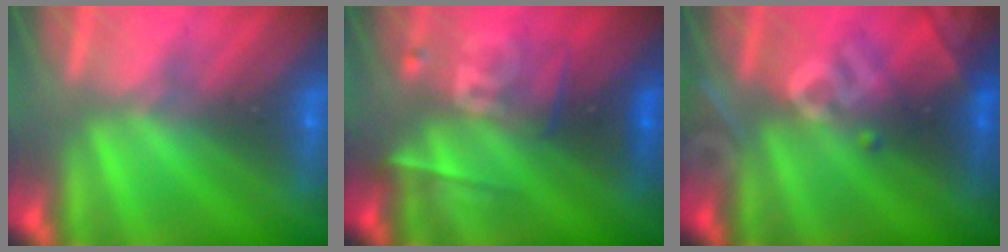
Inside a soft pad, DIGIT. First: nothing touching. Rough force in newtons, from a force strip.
{"total": 2.3}
{"total": 2.7}